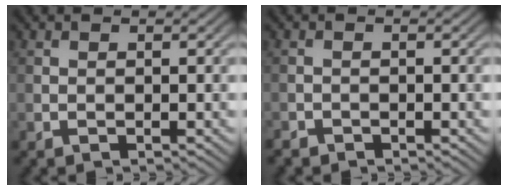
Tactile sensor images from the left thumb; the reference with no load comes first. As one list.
[{"total": 1.2, "force": [-1.1, 0.5, 0.1], "torque": [-0.003, -0.003, -0.024]}]